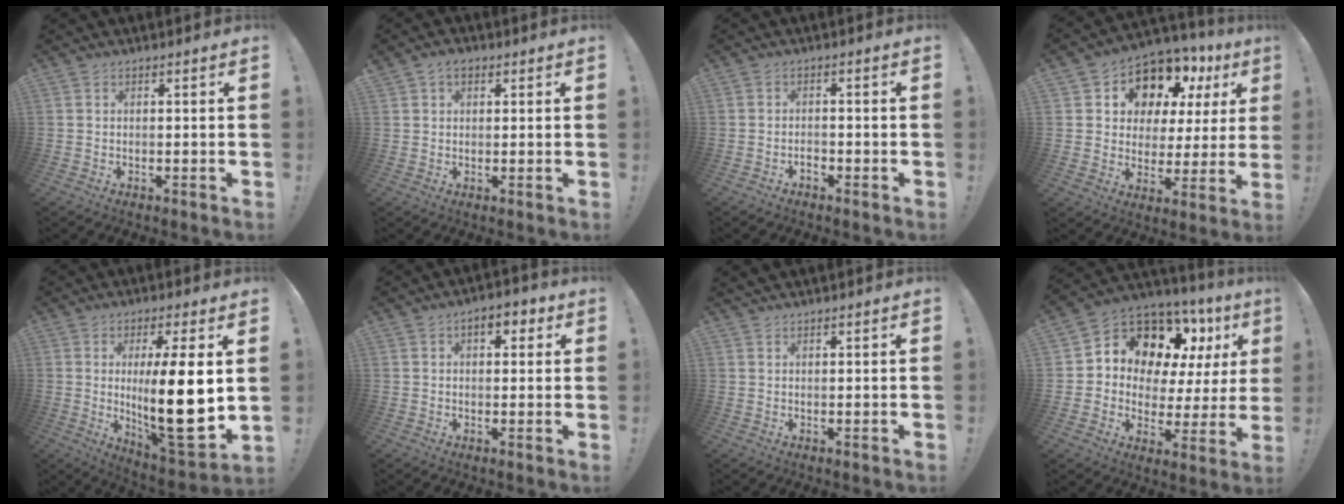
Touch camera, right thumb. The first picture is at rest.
{"total": 3.4, "force": [1.8, 2.3, 1.7], "torque": [-0.023, -0.005, 0.032]}
{"total": 1.7, "force": [-1.5, 0.6, 0.6], "torque": [-0.016, 0.001, -0.025]}
{"total": 10.8, "force": [7.4, 7.1, 3.7], "torque": [-0.062, -0.068, 0.142]}
{"total": 18.5, "force": [1.5, 4.0, 18.0], "torque": [-0.294, -0.034, 0.019]}
{"total": 5.1, "force": [2.1, 2.9, 3.6], "torque": [-0.037, -0.003, 0.032]}
{"total": 1.0, "force": [0.9, 0.0, 0.2], "torque": [0.001, -0.003, 0.017]}
{"total": 11.2, "force": [7.1, 6.9, 5.3], "torque": [-0.086, -0.068, 0.130]}